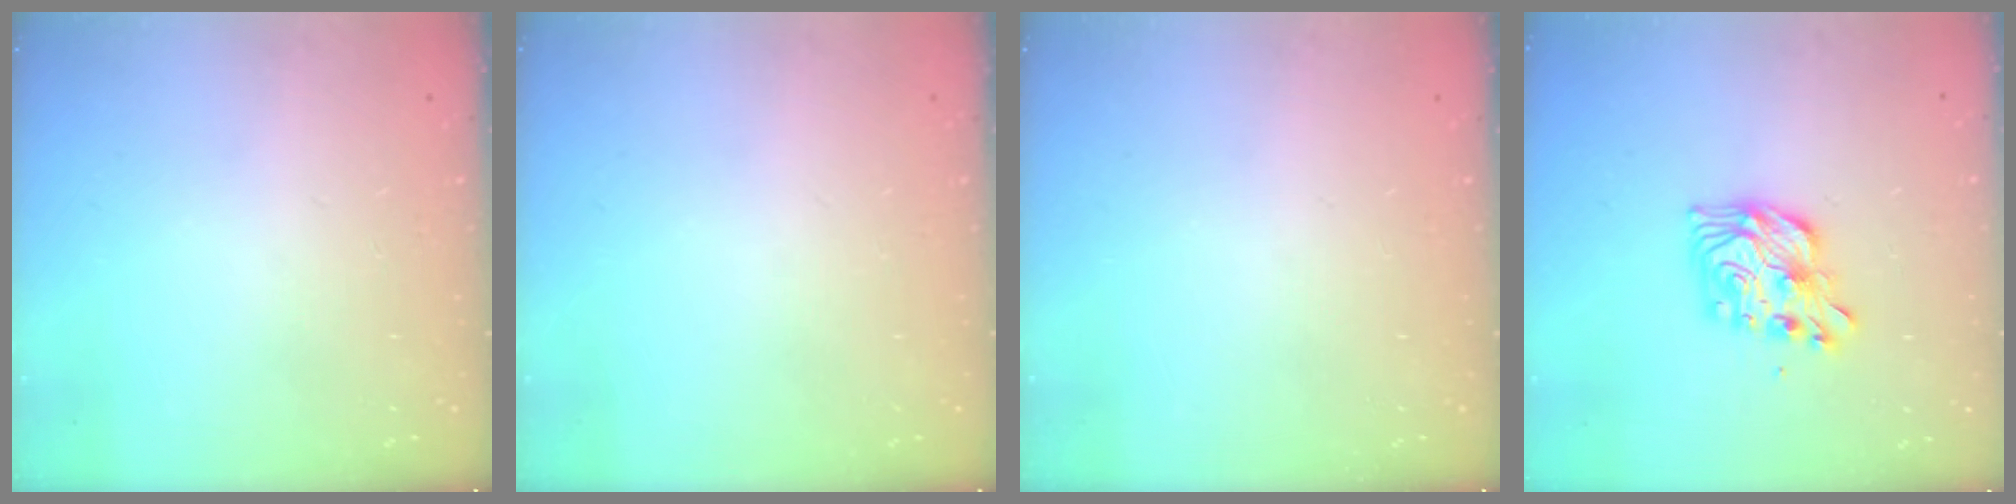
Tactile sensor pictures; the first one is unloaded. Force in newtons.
{"total": 0.0}
{"total": 0.0}
{"total": 10.5, "press": 10.5, "slide": 1.0}